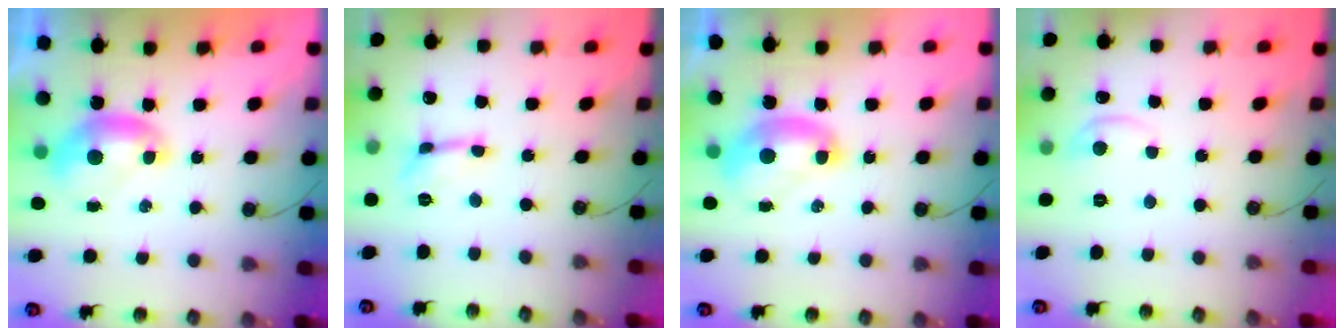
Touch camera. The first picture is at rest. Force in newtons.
{"total": 1.1, "press": 1.1, "slide": 0.3}
{"total": 2.0, "press": 2.0, "slide": 0.0}
{"total": 0.0}